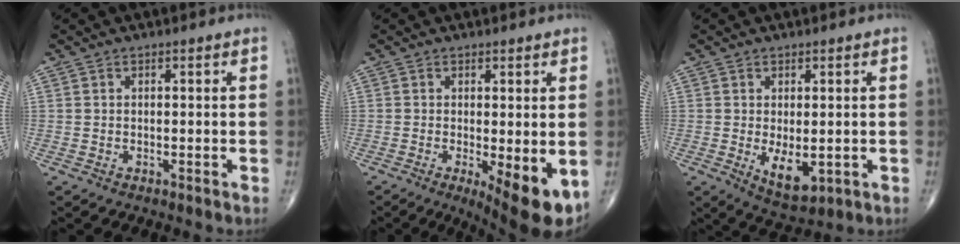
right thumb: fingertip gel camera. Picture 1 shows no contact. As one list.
[{"total": 9.0, "force": [-2.4, 2.6, 8.3], "torque": [-0.112, -0.023, -0.031]}, {"total": 6.0, "force": [-0.9, 2.9, 5.1], "torque": [-0.070, -0.016, -0.002]}]